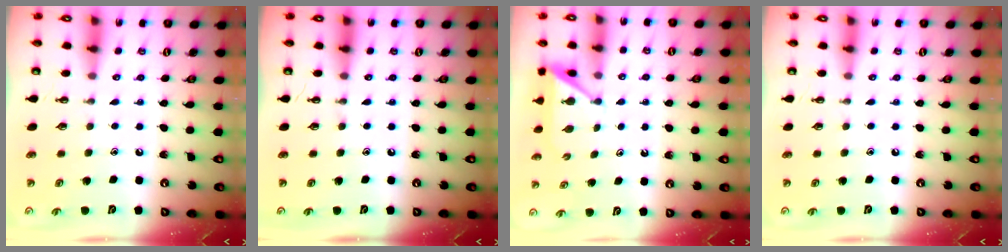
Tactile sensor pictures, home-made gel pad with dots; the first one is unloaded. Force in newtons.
{"total": 0.0}
{"total": 4.9, "press": 4.9, "slide": 0.2}
{"total": 0.0}